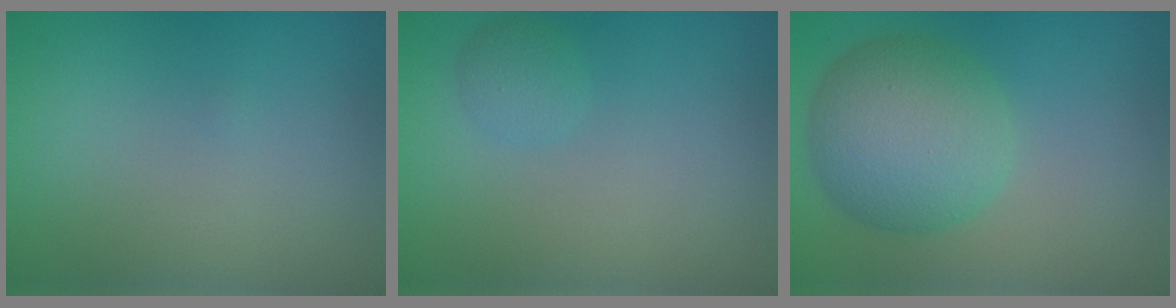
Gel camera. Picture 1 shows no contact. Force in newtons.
{"total": 1.3, "press": 1.3, "slide": 0.0}
{"total": 8.1, "press": 8.1, "slide": 0.2}